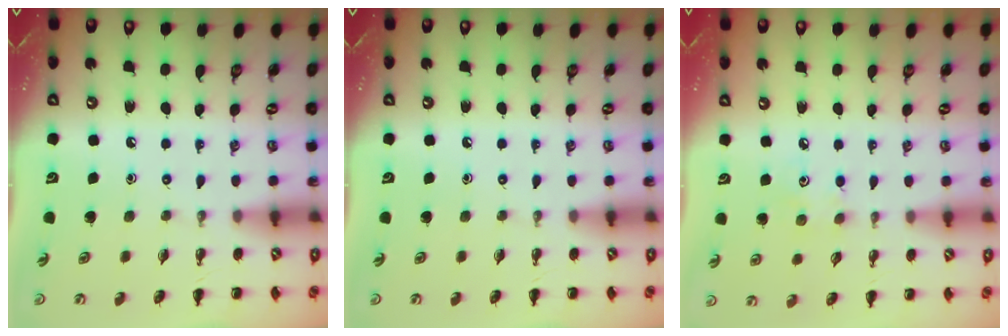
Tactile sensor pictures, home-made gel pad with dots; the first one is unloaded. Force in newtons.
{"total": 0.0}
{"total": 3.8, "press": 3.7, "slide": 0.9}